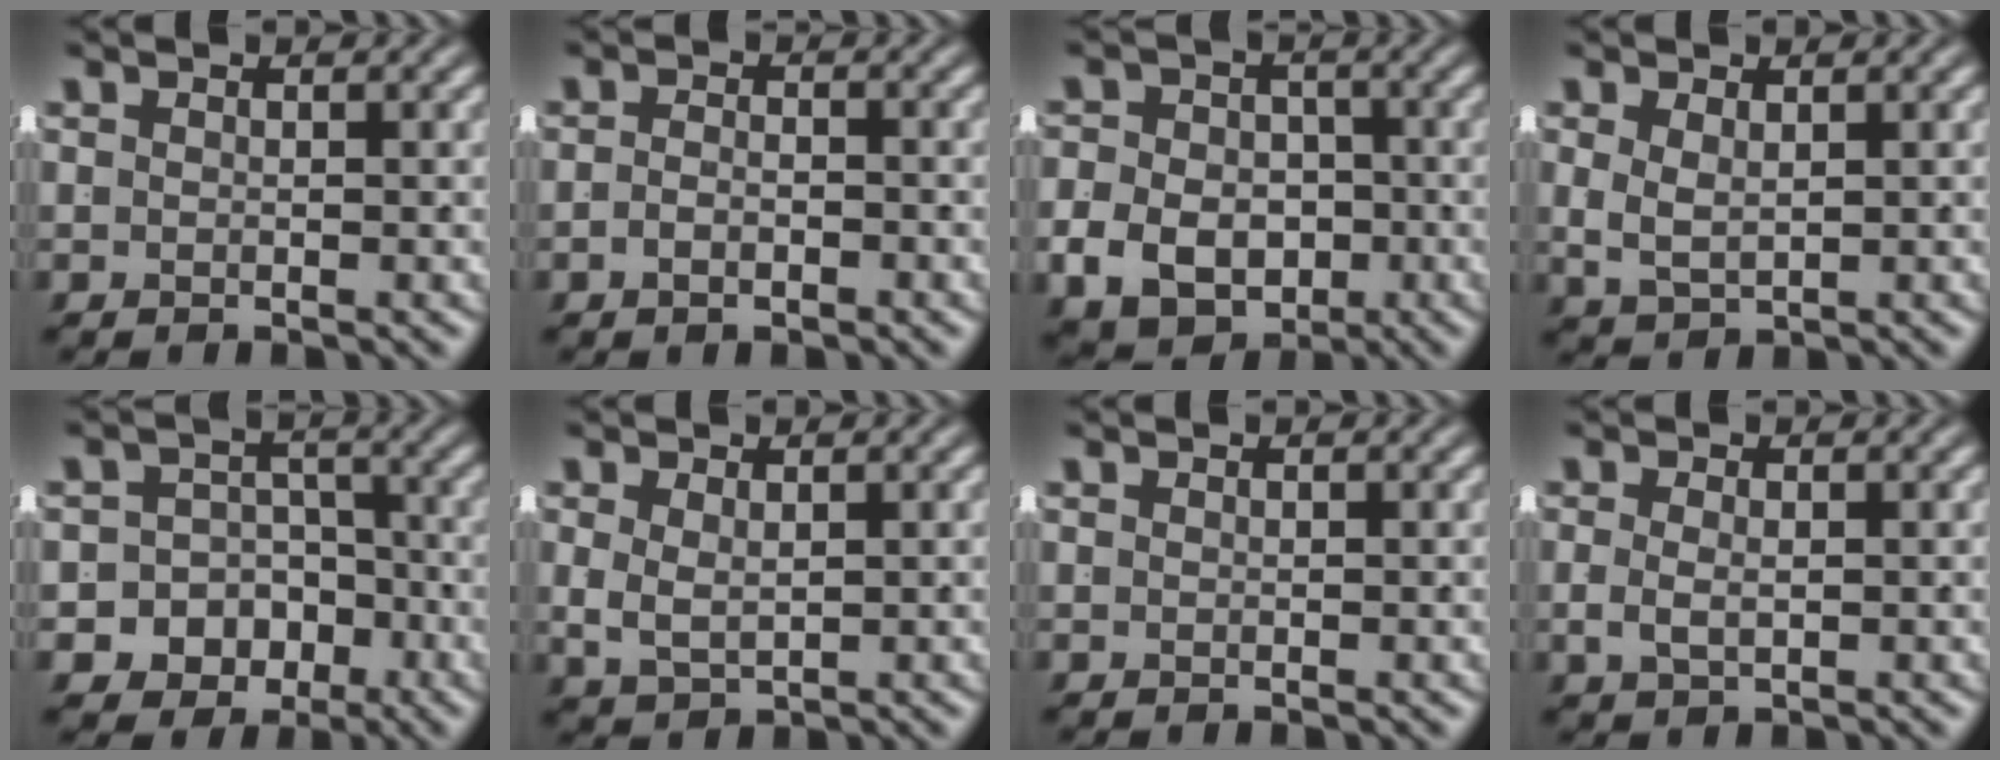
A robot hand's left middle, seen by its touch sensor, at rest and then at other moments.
{"total": 1.7, "force": [-1.3, 0.6, 1.0], "torque": [-0.012, 0.004, -0.025]}
{"total": 7.5, "force": [-2.6, 6.2, 3.4], "torque": [-0.049, -0.024, -0.037]}
{"total": 2.9, "force": [0.5, 2.2, 1.8], "torque": [-0.045, -0.005, 0.019]}
{"total": 12.2, "force": [-4.4, 10.9, 3.2], "torque": [-0.082, -0.040, -0.076]}
{"total": 2.8, "force": [0.4, 2.2, 1.8], "torque": [-0.044, -0.006, 0.019]}
{"total": 0.0}
{"total": 1.3, "force": [-0.1, 0.6, 1.1], "torque": [-0.027, -0.003, 0.006]}